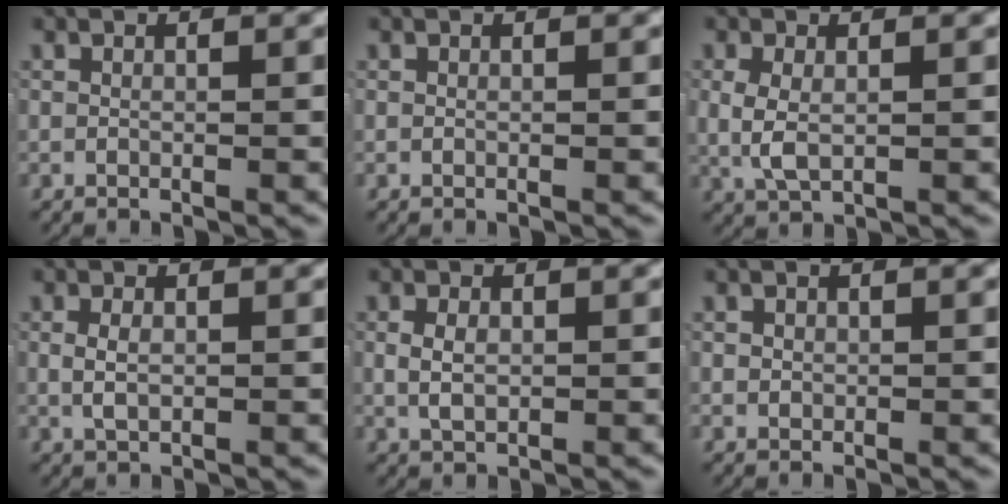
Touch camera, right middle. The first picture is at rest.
{"total": 0.0}
{"total": 2.8, "force": [0.2, 1.7, 2.3], "torque": [-0.055, -0.010, 0.013]}
{"total": 1.6, "force": [0.1, 0.8, 1.4], "torque": [-0.029, -0.005, 0.008]}
{"total": 2.2, "force": [0.1, 1.4, 1.7], "torque": [-0.034, -0.004, 0.009]}
{"total": 0.6, "force": [0.2, 0.4, 0.4], "torque": [-0.007, -0.003, 0.009]}